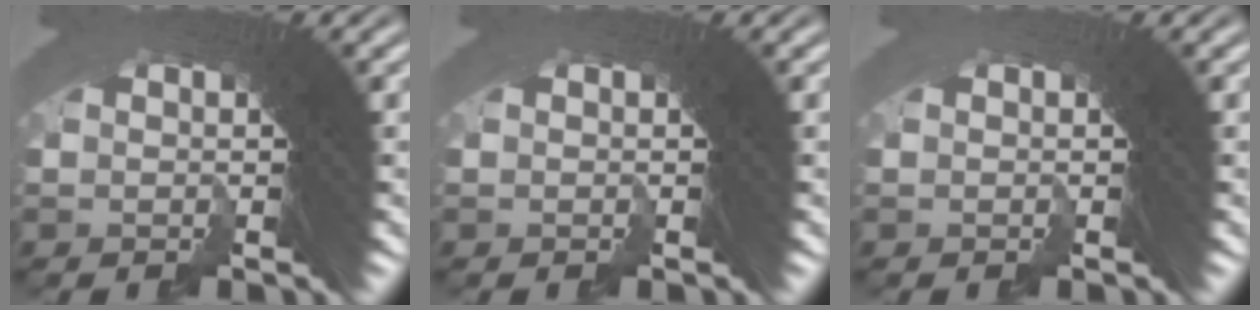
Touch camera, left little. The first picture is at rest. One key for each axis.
{"total": 0.0}
{"total": 0.8, "fx": -0.3, "fy": -0.4, "fz": -0.7, "tx": 0.009, "ty": -0.002, "tz": -0.004}